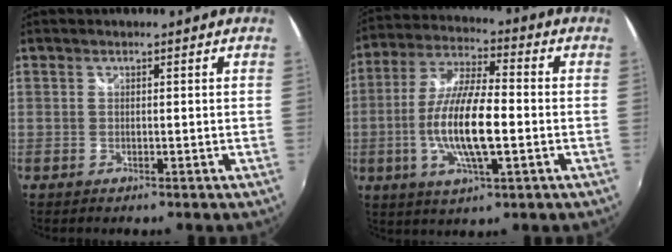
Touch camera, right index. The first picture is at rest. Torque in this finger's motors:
{"motor_torque": [1.75, -0.38, 1.05, 0.21]}